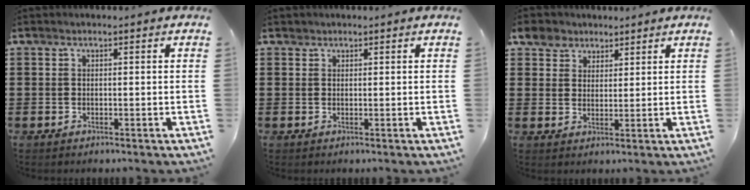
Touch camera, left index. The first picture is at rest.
{"total": 0.7, "force": [0.6, 0.4, 0.0], "torque": [-0.002, 0.001, 0.012]}
{"total": 4.4, "force": [3.3, 3.0, 0.3], "torque": [-0.020, 0.004, 0.059]}